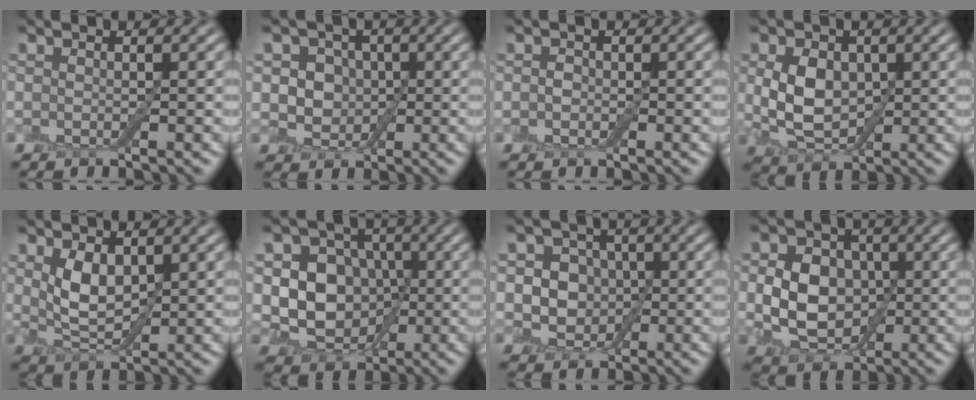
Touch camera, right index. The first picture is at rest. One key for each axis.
{"total": 3.4, "fx": 0.3, "fy": 3.0, "fz": 1.7, "tx": -0.017, "ty": 0.000, "tz": -0.012}
{"total": 0.6, "fx": -0.1, "fy": 0.5, "fz": 0.3, "tx": -0.005, "ty": 0.001, "tz": -0.005}
{"total": 4.7, "fx": 0.4, "fy": 3.3, "fz": 3.3, "tx": -0.072, "ty": -0.001, "tz": 0.011}
{"total": 3.4, "fx": 1.2, "fy": 1.9, "fz": 2.6, "tx": -0.061, "ty": -0.002, "tz": 0.029}
{"total": 6.8, "fx": 0.0, "fy": 5.8, "fz": 3.5, "tx": -0.042, "ty": -0.005, "tz": -0.015}
{"total": 4.6, "fx": 0.1, "fy": 4.1, "fz": 2.3, "tx": -0.020, "ty": 0.004, "tz": -0.016}
{"total": 6.1, "fx": -0.1, "fy": 4.7, "fz": 3.8, "tx": -0.073, "ty": -0.002, "tz": -0.002}